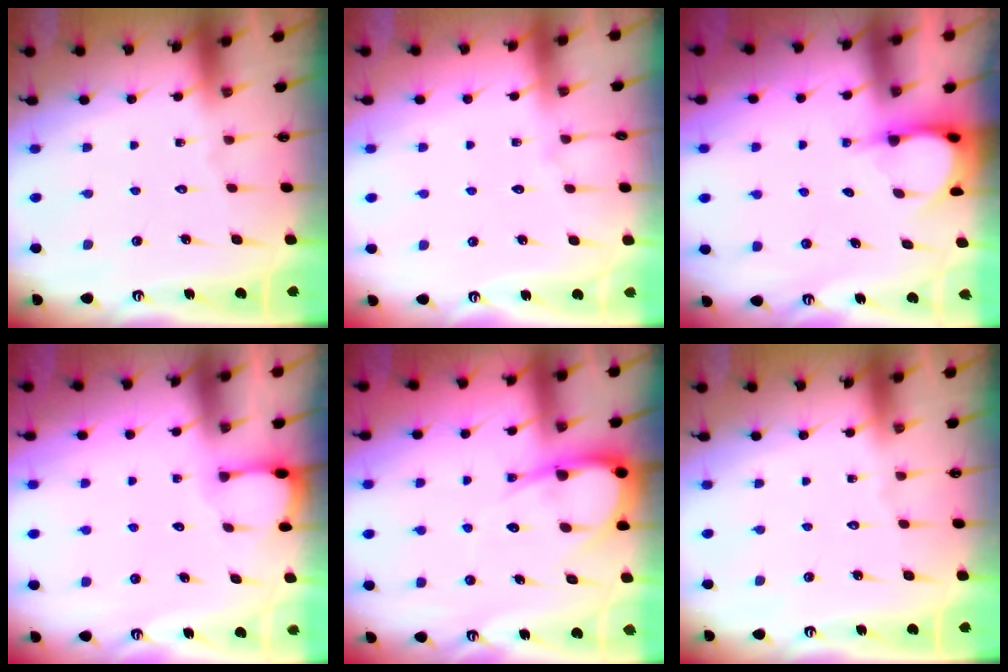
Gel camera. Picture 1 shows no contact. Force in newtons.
{"total": 2.9, "press": 2.9, "slide": 0.4}
{"total": 3.9, "press": 3.9, "slide": 0.2}
{"total": 0.9, "press": 0.8, "slide": 0.2}
{"total": 8.7, "press": 8.6, "slide": 0.7}
{"total": 0.0}